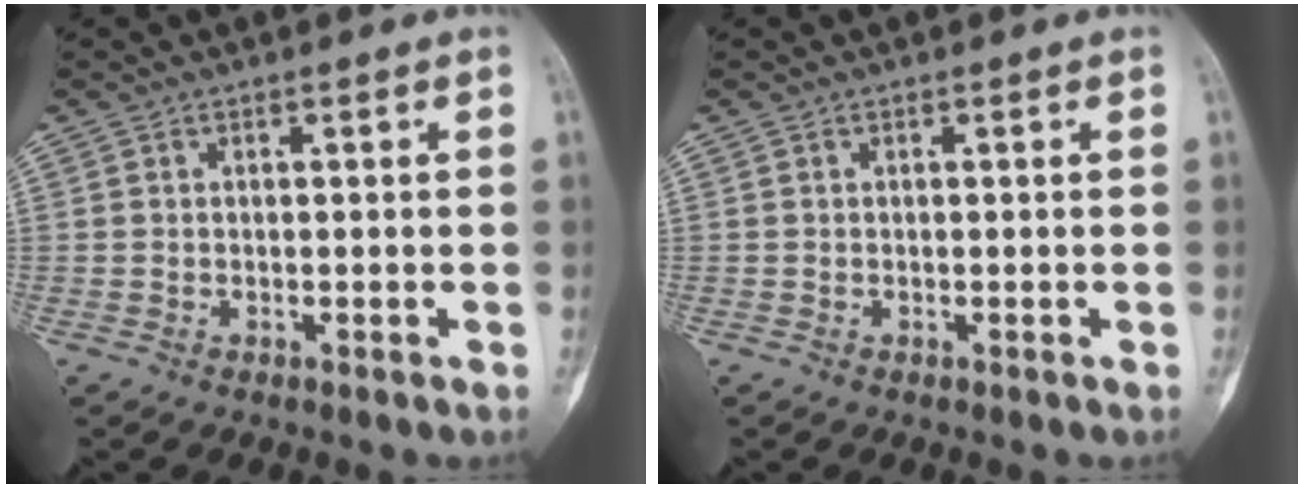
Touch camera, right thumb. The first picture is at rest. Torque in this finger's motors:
{"motor_torque": [0.01, -0.01, 0.01, -0.01, 0.00]}